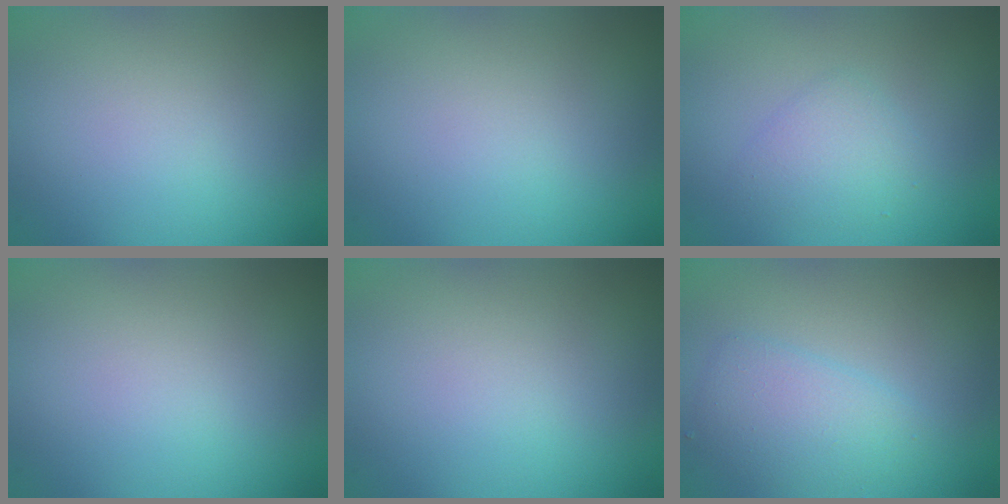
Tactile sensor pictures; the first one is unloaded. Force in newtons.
{"total": 0.0}
{"total": 1.9, "press": 1.9, "slide": 0.2}
{"total": 0.0}
{"total": 0.0}
{"total": 2.7, "press": 2.7, "slide": 0.0}